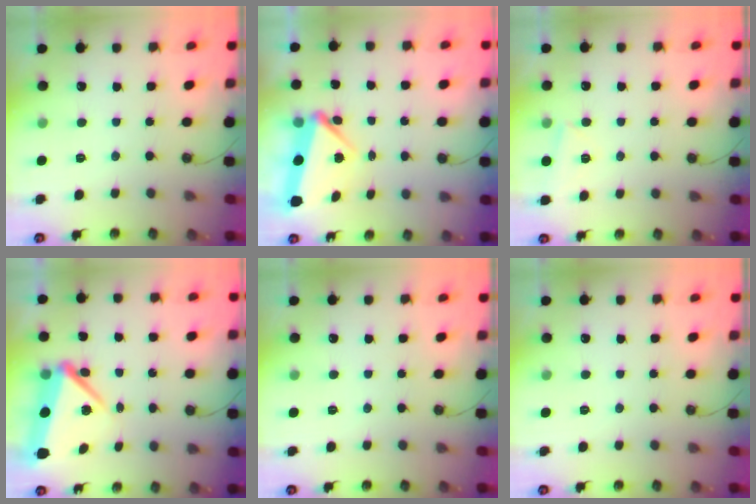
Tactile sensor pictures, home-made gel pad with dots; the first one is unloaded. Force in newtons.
{"total": 6.5, "press": 6.5, "slide": 0.5}
{"total": 3.1, "press": 2.9, "slide": 1.1}
{"total": 7.7, "press": 7.6, "slide": 0.9}
{"total": 0.0}
{"total": 0.0}